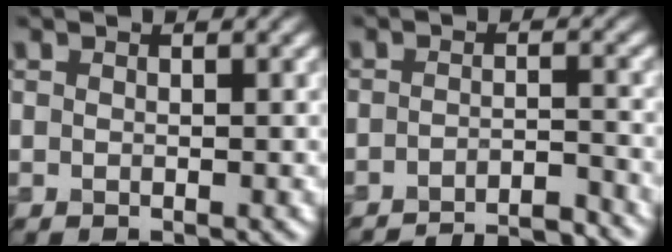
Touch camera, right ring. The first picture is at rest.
{"total": 7.0, "force": [-6.6, 1.1, 2.3], "torque": [-0.025, 0.002, -0.086]}